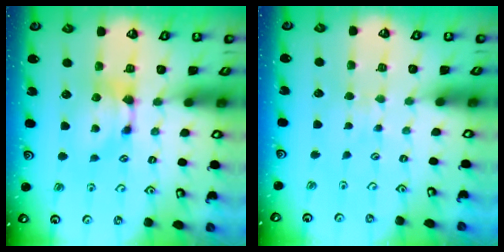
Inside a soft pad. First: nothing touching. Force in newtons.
{"total": 3.7, "press": 3.7, "slide": 0.3}